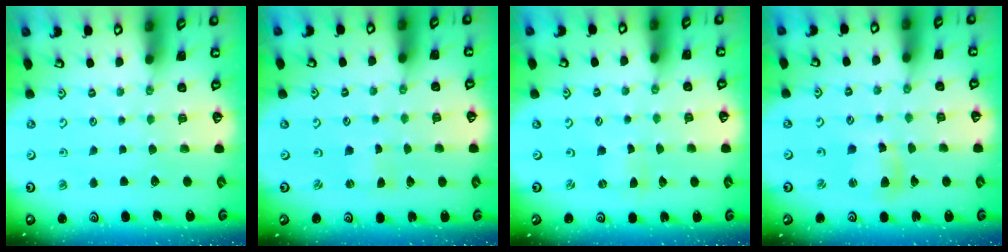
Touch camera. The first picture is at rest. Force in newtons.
{"total": 0.0}
{"total": 0.0}
{"total": 5.9, "press": 5.8, "slide": 0.6}